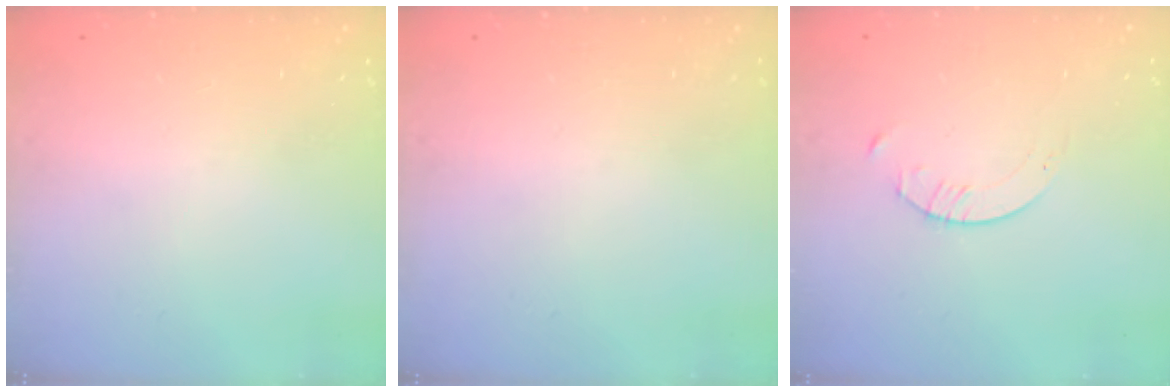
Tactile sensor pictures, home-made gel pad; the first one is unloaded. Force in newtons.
{"total": 0.0}
{"total": 1.6, "press": 1.6, "slide": 0.2}